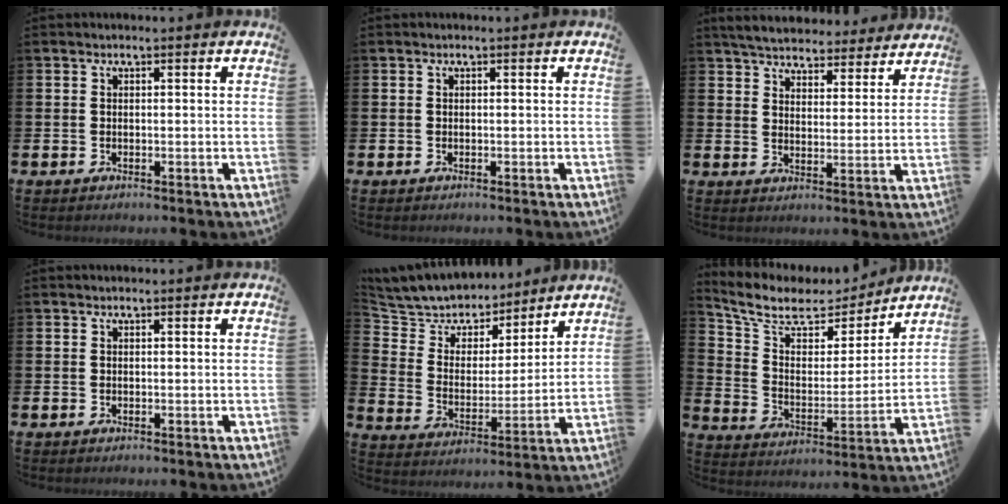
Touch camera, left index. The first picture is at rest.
{"total": 0.0}
{"total": 5.2, "force": [5.1, 1.0, 0.4], "torque": [-0.038, -0.031, 0.089]}
{"total": 0.0}
{"total": 8.0, "force": [7.5, 2.9, 0.4], "torque": [-0.066, -0.056, 0.136]}
{"total": 8.4, "force": [7.1, 3.6, 2.5], "torque": [-0.099, -0.045, 0.124]}